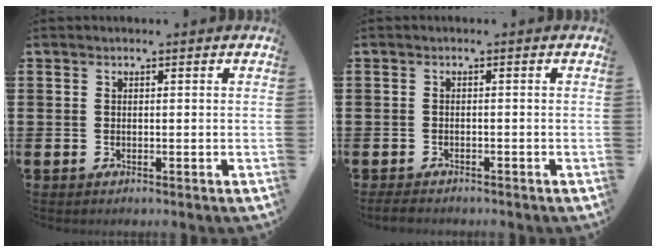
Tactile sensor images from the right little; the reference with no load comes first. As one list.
[{"total": 1.0, "force": [-0.8, 0.3, 0.4], "torque": [-0.009, 0.002, -0.019]}]